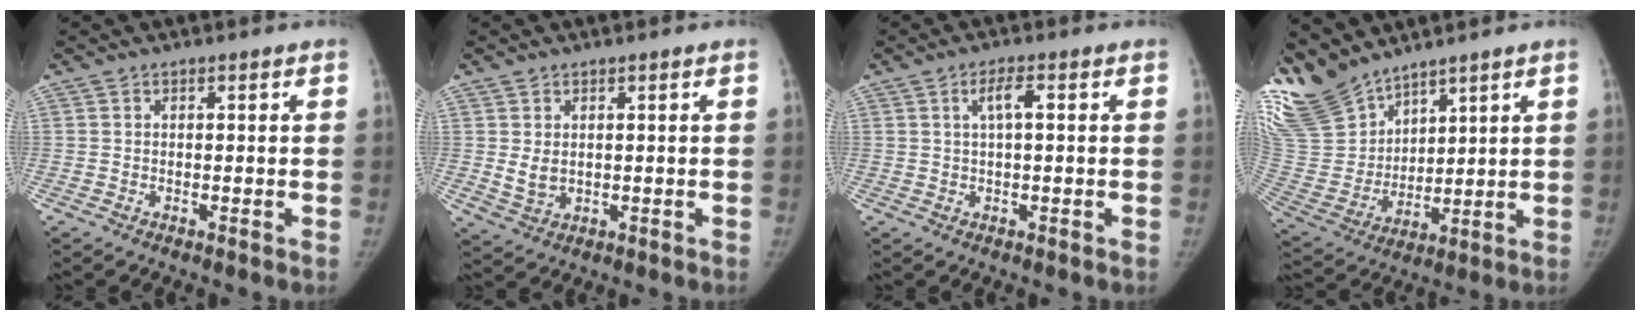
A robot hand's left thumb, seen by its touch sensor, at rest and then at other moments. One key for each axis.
{"total": 3.1, "fx": 0.5, "fy": 2.3, "fz": 2.0, "tx": -0.031, "ty": -0.012, "tz": 0.022}
{"total": 3.6, "fx": 1.0, "fy": 1.0, "fz": 3.3, "tx": -0.065, "ty": 0.009, "tz": 0.019}
{"total": 16.6, "fx": 13.9, "fy": 7.2, "fz": 5.6, "tx": -0.103, "ty": -0.062, "tz": 0.299}